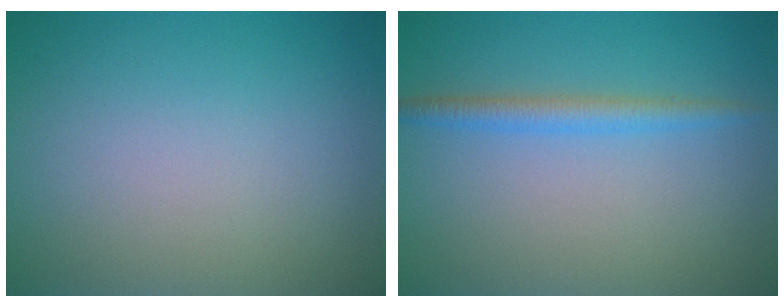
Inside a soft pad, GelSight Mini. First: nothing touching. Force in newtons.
{"total": 2.1, "press": 2.1, "slide": 0.2}